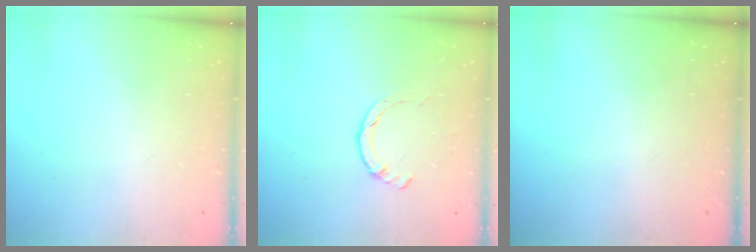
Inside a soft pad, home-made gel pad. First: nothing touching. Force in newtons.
{"total": 1.4, "press": 1.3, "slide": 0.3}
{"total": 0.0}